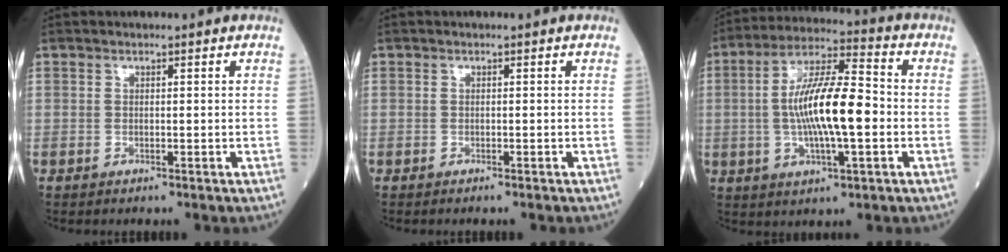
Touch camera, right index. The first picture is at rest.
{"total": 0.5, "force": [-0.5, 0.0, 0.2], "torque": [-0.003, 0.000, -0.009]}
{"total": 13.6, "force": [-1.2, 2.8, 13.2], "torque": [-0.248, 0.011, -0.022]}